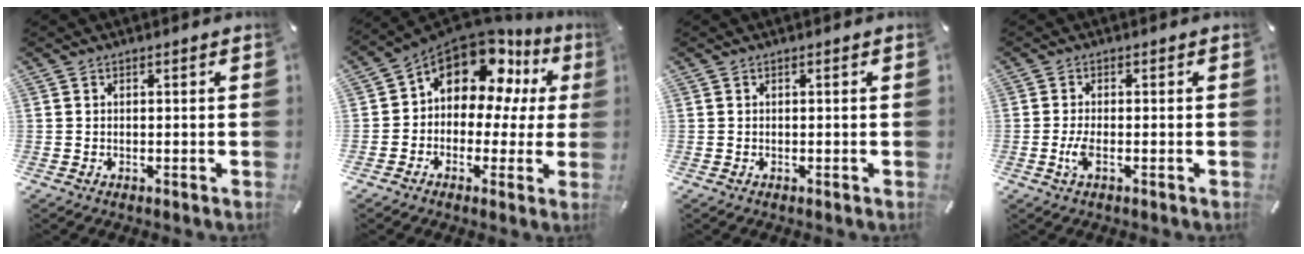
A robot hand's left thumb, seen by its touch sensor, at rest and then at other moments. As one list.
[{"total": 13.6, "force": [7.4, 8.5, 7.7], "torque": [-0.130, -0.057, 0.130]}, {"total": 0.0}, {"total": 3.1, "force": [-0.7, 1.1, 2.8], "torque": [-0.069, -0.006, -0.018]}]